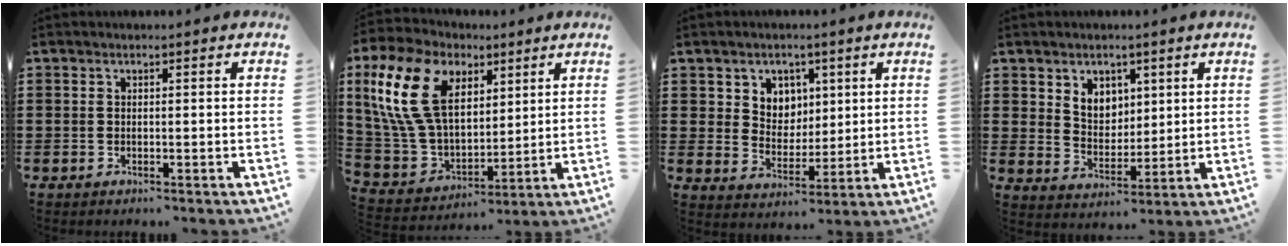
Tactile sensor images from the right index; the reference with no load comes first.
{"total": 15.6, "force": [6.1, 9.9, 10.5], "torque": [-0.273, 0.010, 0.110]}
{"total": 5.0, "force": [2.5, 4.3, 0.3], "torque": [-0.034, 0.008, 0.044]}
{"total": 5.1, "force": [3.1, 3.8, 1.3], "torque": [-0.037, 0.002, 0.057]}